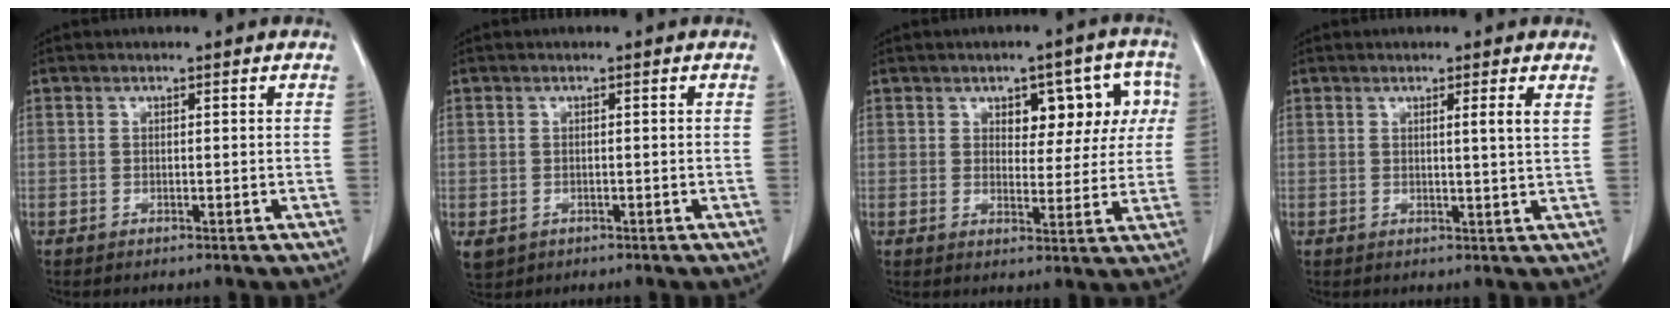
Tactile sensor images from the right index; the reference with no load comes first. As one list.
[{"total": 5.3, "force": [-1.8, 4.7, 1.9], "torque": [-0.056, 0.000, -0.015]}, {"total": 10.6, "force": [3.2, 5.9, 8.3], "torque": [-0.099, 0.041, 0.049]}, {"total": 3.0, "force": [1.3, -0.1, 2.7], "torque": [-0.046, 0.000, 0.019]}]